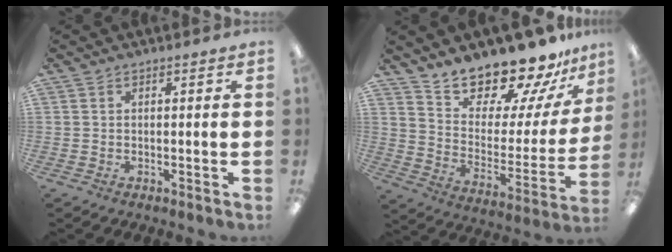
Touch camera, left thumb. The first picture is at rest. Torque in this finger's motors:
{"motor_torque": [0.81, 0.82, 1.47, -1.30, 0.04]}